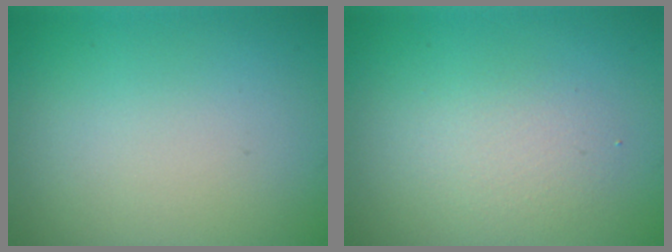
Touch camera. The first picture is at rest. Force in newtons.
{"total": 2.2, "press": 2.2, "slide": 0.1}